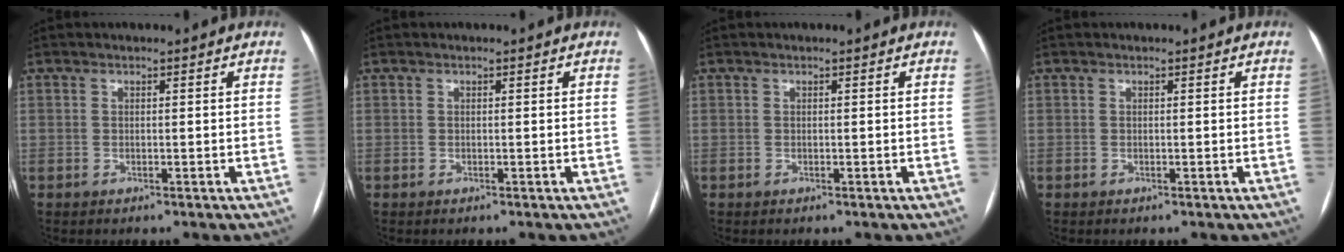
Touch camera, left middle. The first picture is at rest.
{"total": 0.0}
{"total": 0.0}
{"total": 0.0}